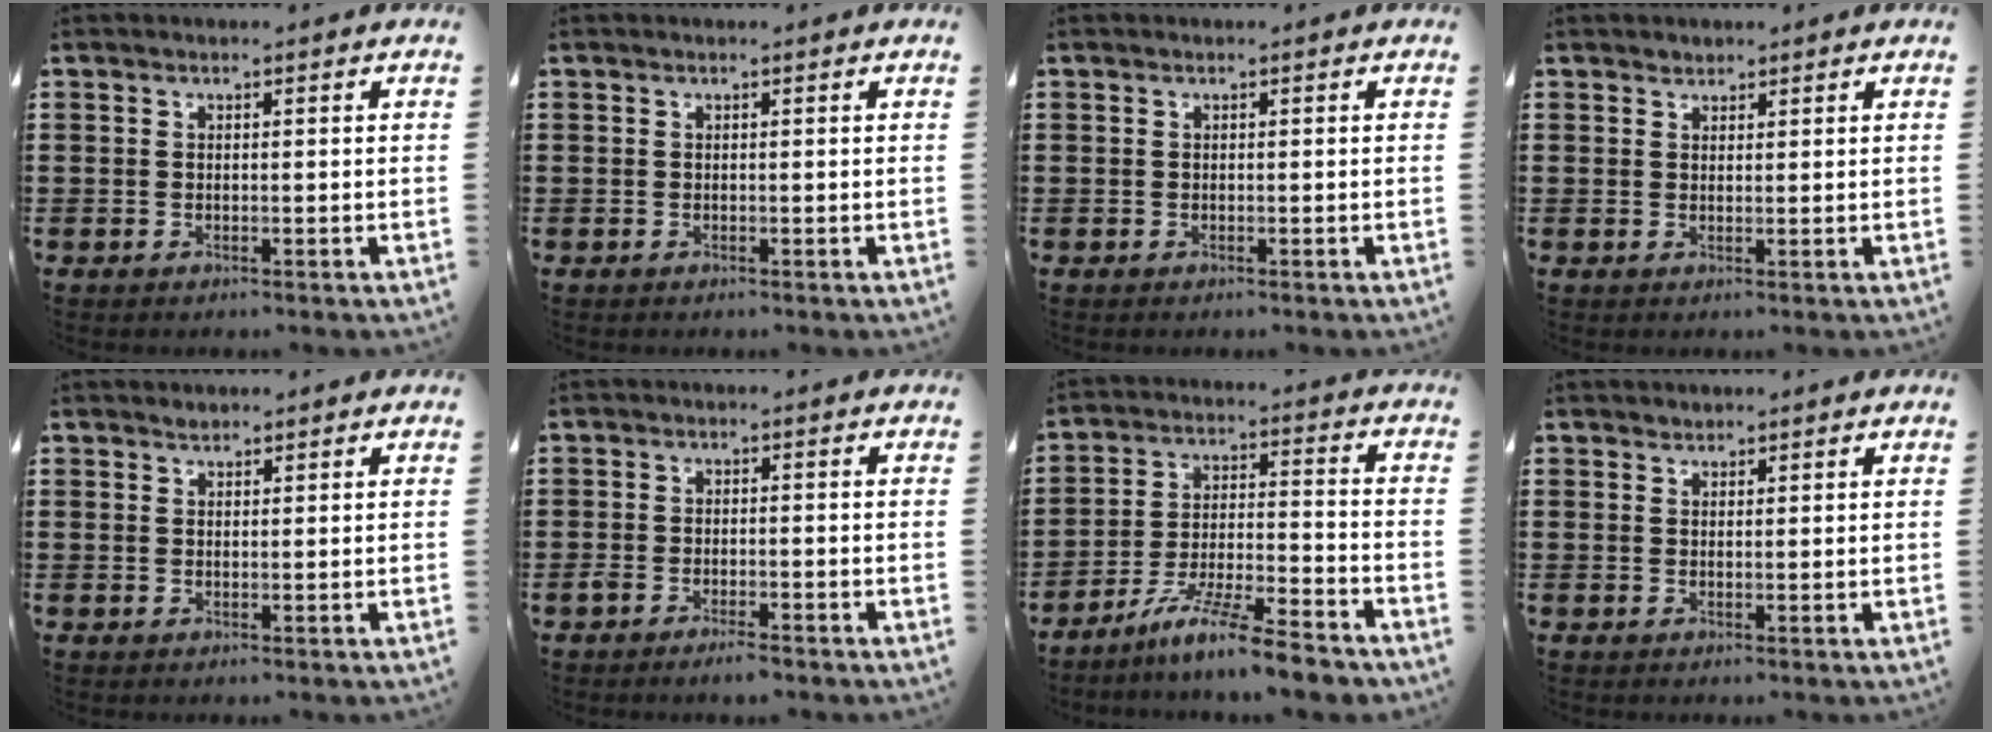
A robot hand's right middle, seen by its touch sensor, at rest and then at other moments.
{"total": 0.0}
{"total": 0.0}
{"total": 1.2, "force": [1.1, 0.4, -0.3], "torque": [0.002, -0.001, 0.022]}
{"total": 1.0, "force": [0.9, 0.4, 0.0], "torque": [-0.002, 0.001, 0.017]}
{"total": 2.0, "force": [-1.6, 0.3, 1.1], "torque": [-0.020, 0.002, -0.029]}
{"total": 9.8, "force": [-8.3, 0.0, 5.2], "torque": [-0.097, 0.006, -0.161]}
{"total": 1.0, "force": [0.9, 0.3, -0.3], "torque": [0.002, -0.002, 0.019]}